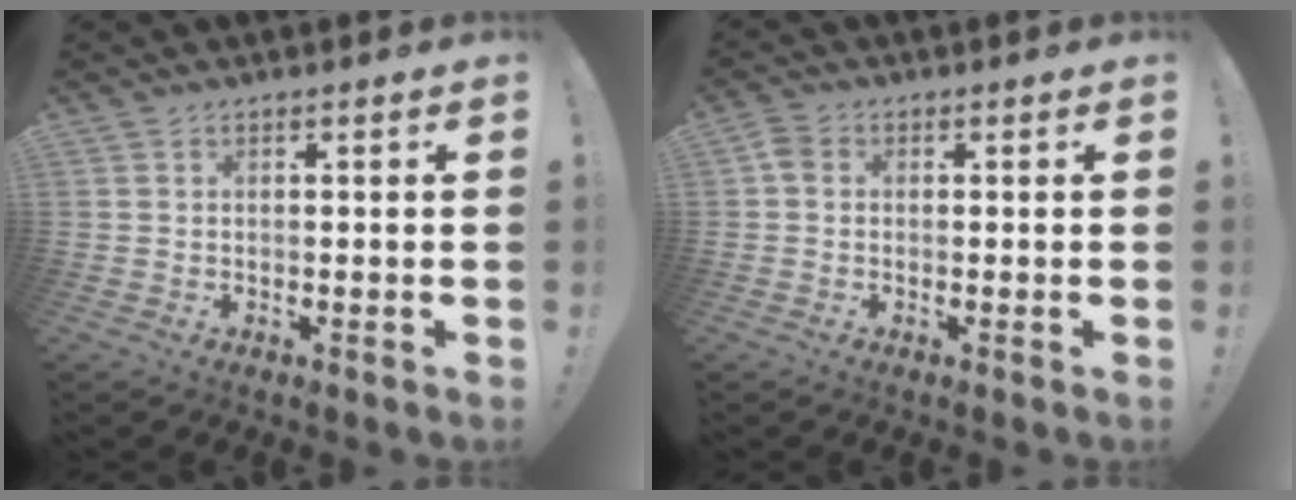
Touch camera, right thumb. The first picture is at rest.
{"total": 2.7, "force": [0.0, 2.2, 1.5], "torque": [-0.033, 0.012, 0.002]}